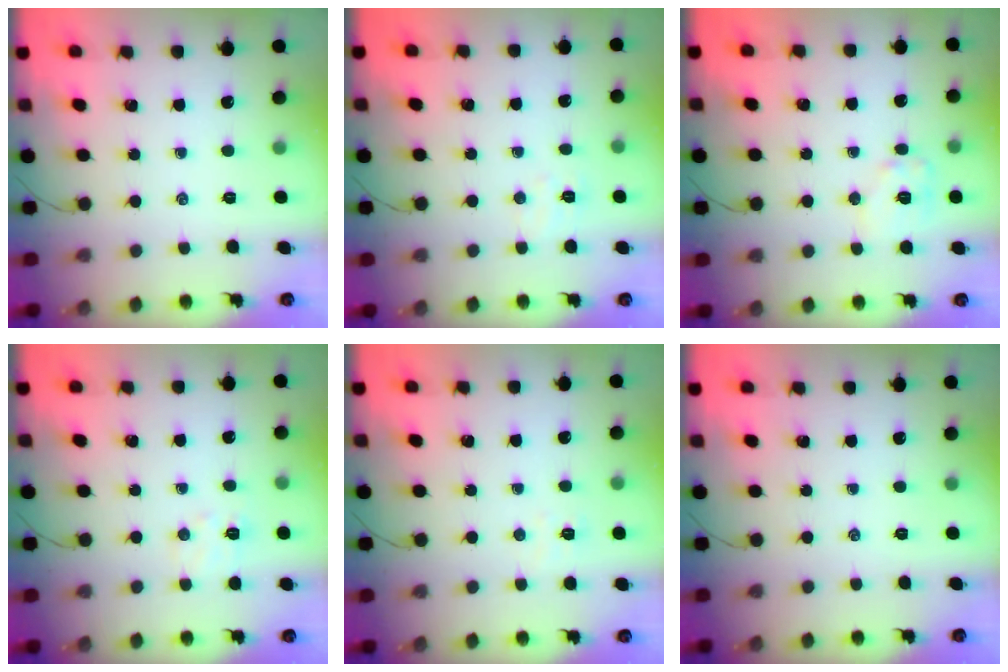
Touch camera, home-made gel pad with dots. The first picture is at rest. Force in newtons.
{"total": 5.0, "press": 4.8, "slide": 1.2}
{"total": 9.0, "press": 9.0, "slide": 0.5}
{"total": 5.6, "press": 5.5, "slide": 1.2}
{"total": 3.0, "press": 2.9, "slide": 0.9}
{"total": 0.0}